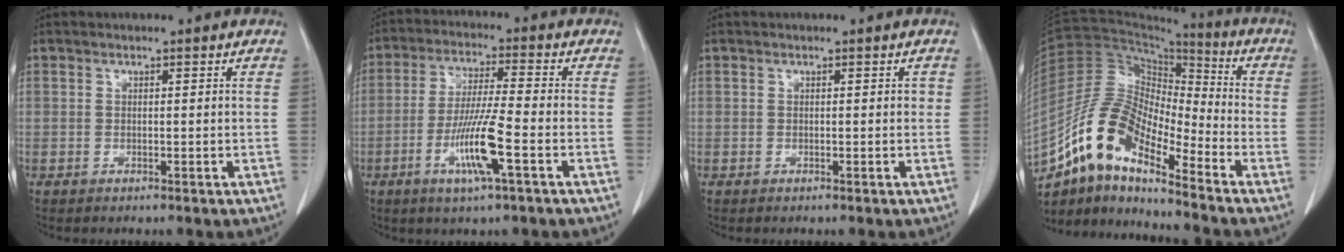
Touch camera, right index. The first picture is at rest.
{"total": 10.1, "force": [-3.8, 0.2, 9.4], "torque": [-0.184, -0.012, -0.072]}
{"total": 0.9, "force": [0.1, 0.6, 0.7], "torque": [-0.015, 0.007, 0.001]}
{"total": 14.3, "force": [-10.1, 4.3, 9.1], "torque": [-0.185, 0.032, -0.187]}